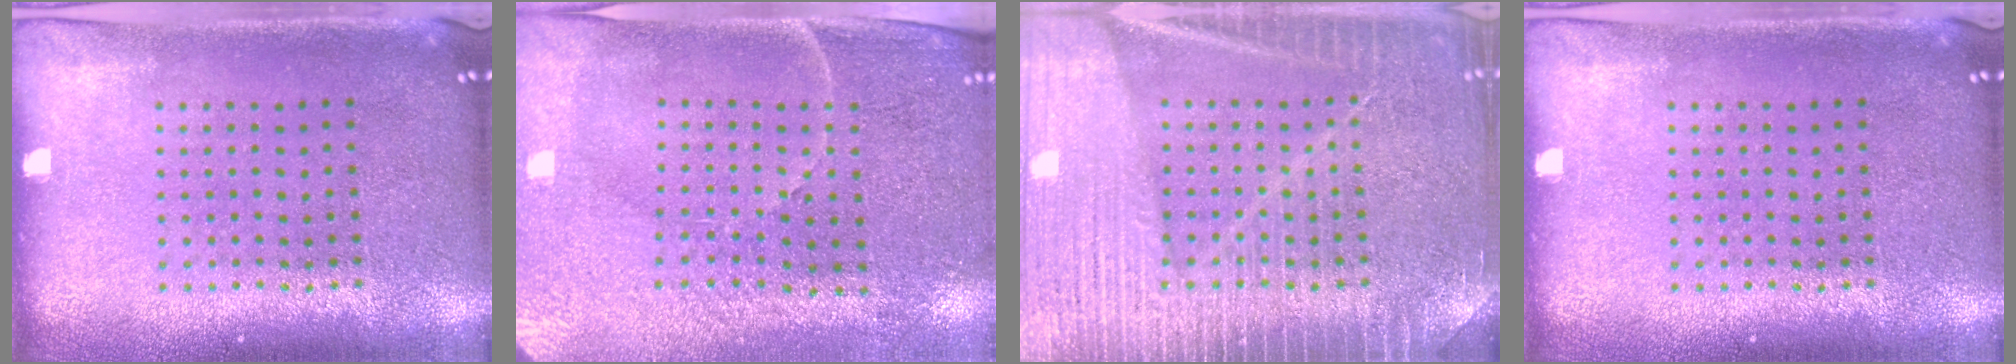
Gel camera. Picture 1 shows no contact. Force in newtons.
{"total": 3.4, "press": 3.2, "slide": 1.0}
{"total": 6.5, "press": 6.4, "slide": 0.8}
{"total": 0.0}